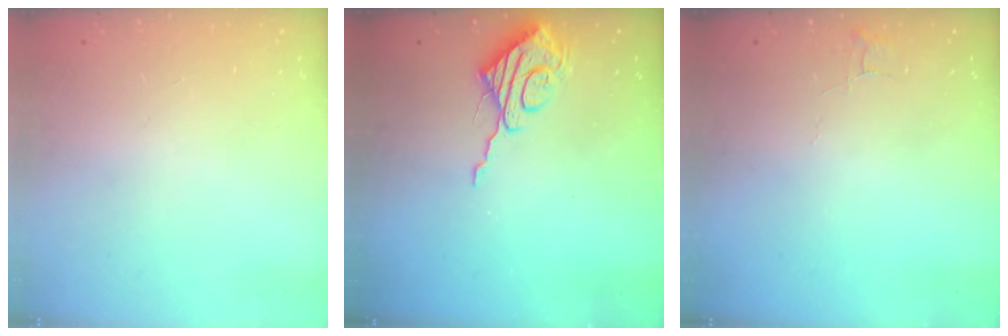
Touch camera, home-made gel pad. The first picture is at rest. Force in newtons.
{"total": 9.7, "press": 9.6, "slide": 0.8}
{"total": 3.7, "press": 3.7, "slide": 0.2}